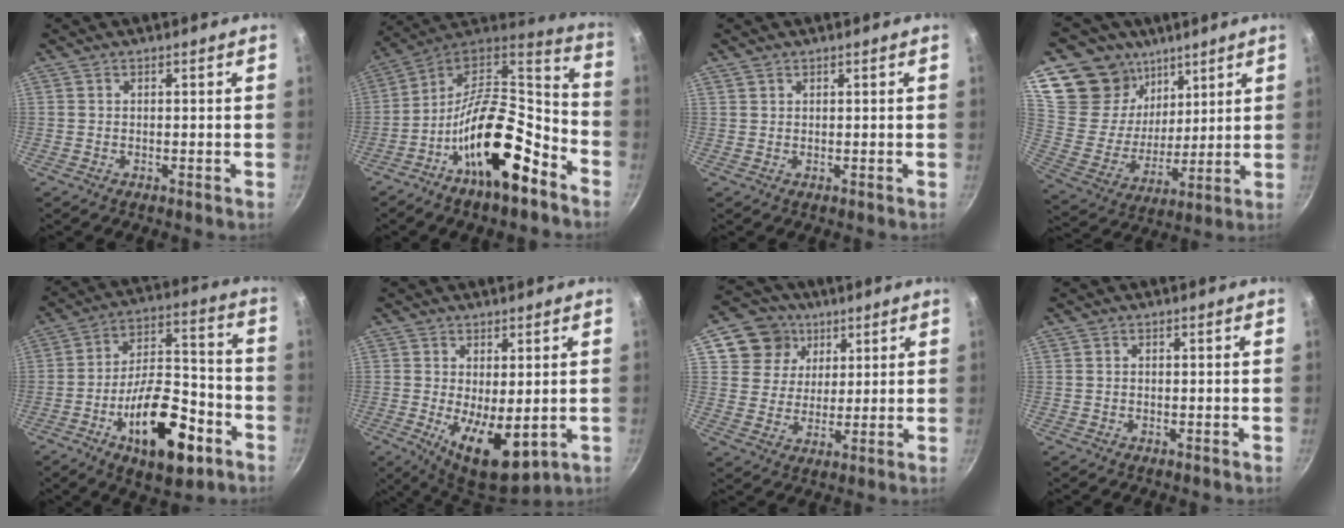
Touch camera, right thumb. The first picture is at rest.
{"total": 22.3, "force": [-11.0, 9.5, 17.0], "torque": [-0.250, 0.083, -0.197]}
{"total": 0.7, "force": [0.5, 0.4, 0.1], "torque": [0.000, -0.001, 0.008]}
{"total": 18.6, "force": [11.5, 13.6, 5.5], "torque": [-0.062, -0.068, 0.209]}
{"total": 19.9, "force": [-8.6, 9.1, 15.4], "torque": [-0.215, 0.059, -0.133]}
{"total": 10.5, "force": [-1.0, 4.8, 9.3], "torque": [-0.126, -0.020, -0.001]}
{"total": 10.2, "force": [4.9, 8.6, 2.6], "torque": [-0.012, -0.012, 0.078]}
{"total": 0.0}